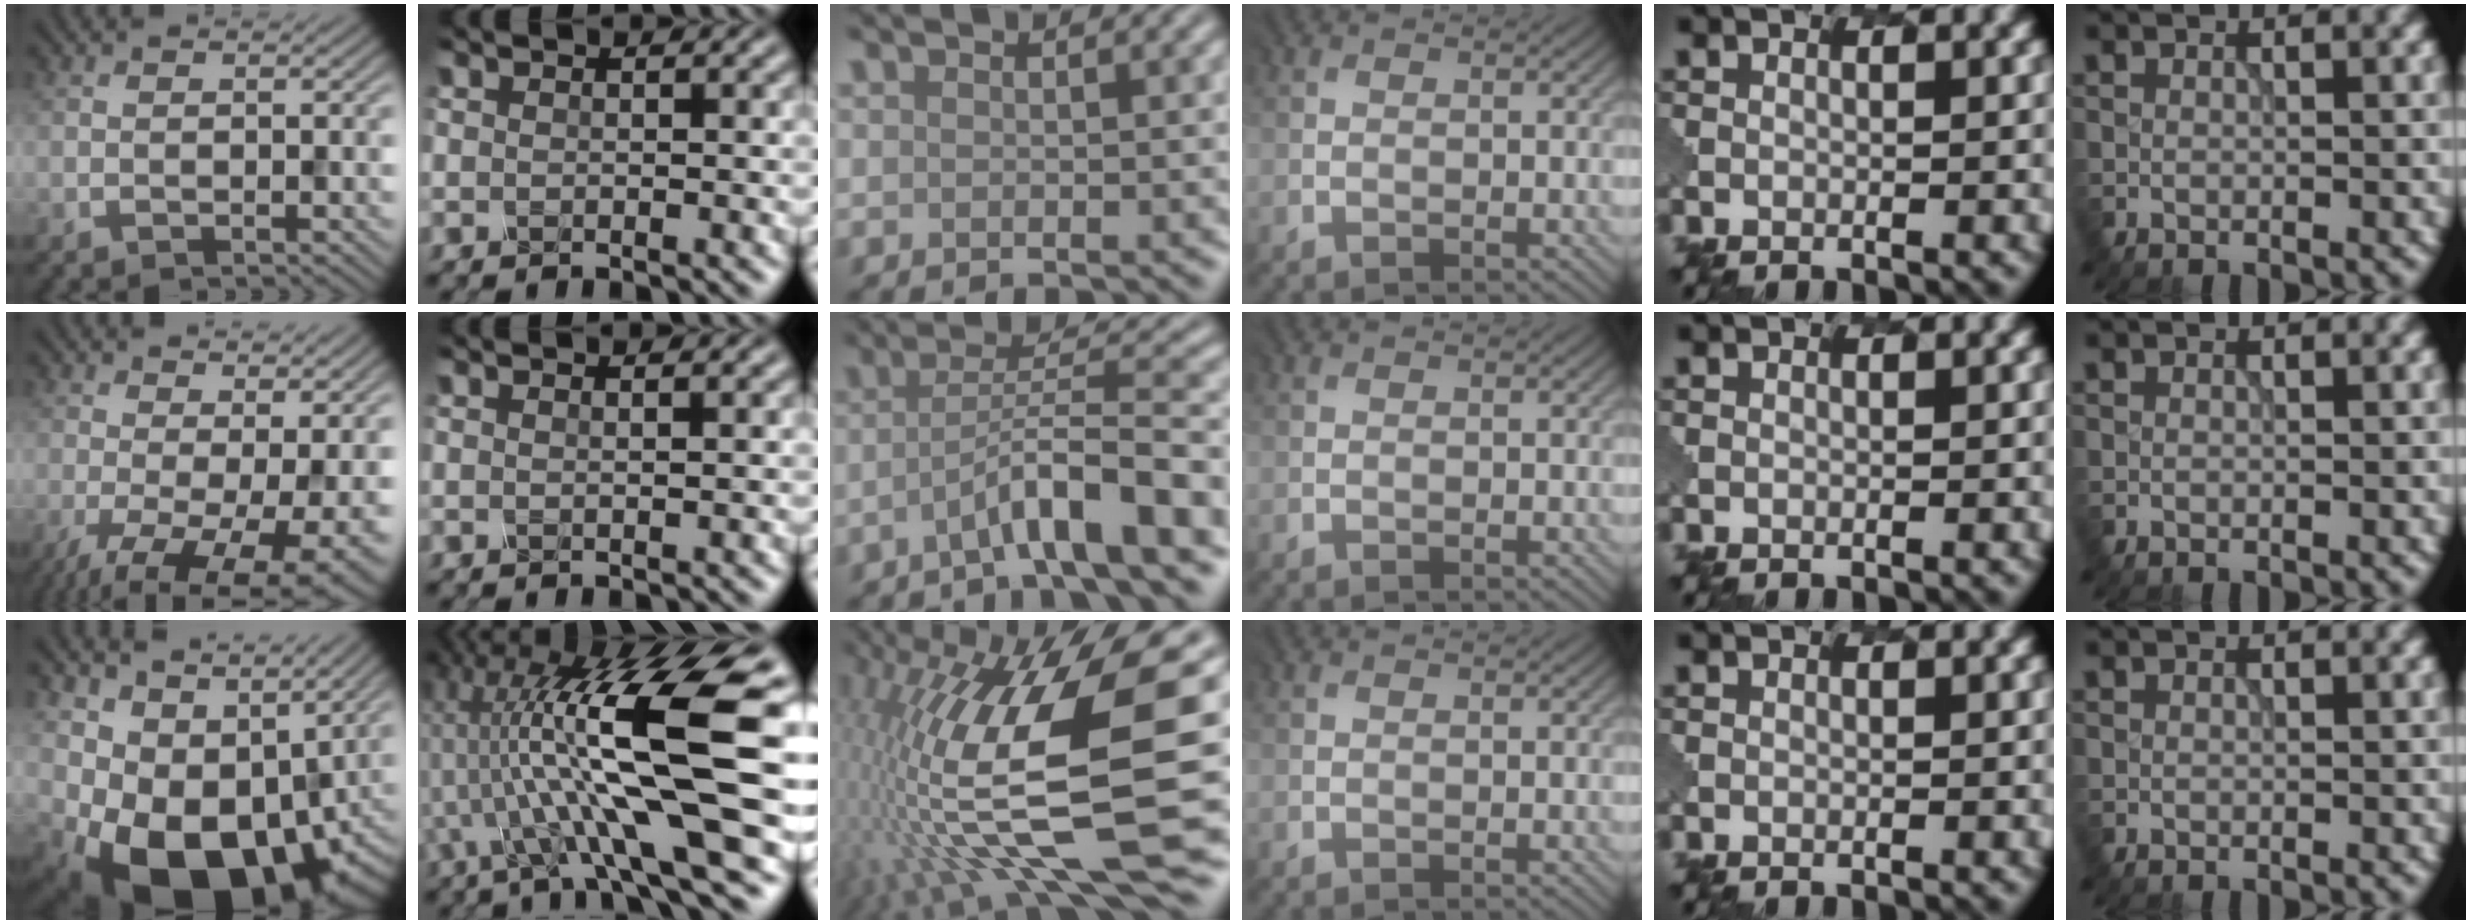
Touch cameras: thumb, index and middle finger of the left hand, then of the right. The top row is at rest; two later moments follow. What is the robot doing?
{"motion": "dispense", "object": "oil cruet"}